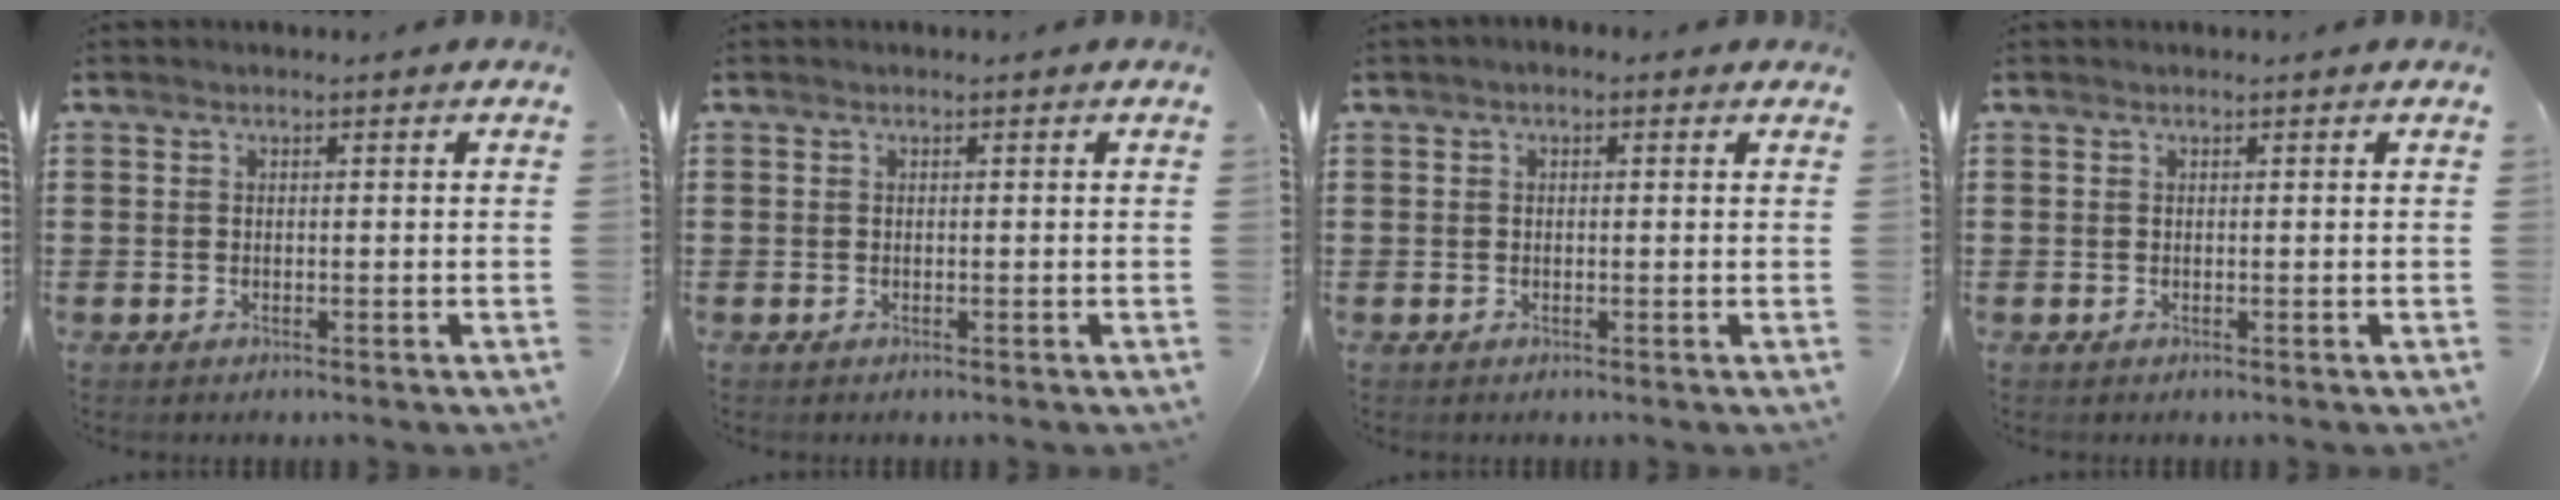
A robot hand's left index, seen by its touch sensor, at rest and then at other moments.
{"total": 0.0}
{"total": 0.9, "force": [0.1, 0.6, 0.7], "torque": [-0.014, 0.005, 0.000]}
{"total": 0.0}